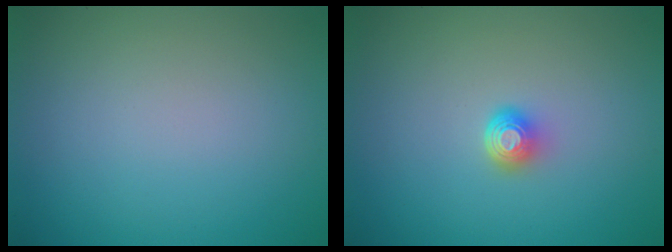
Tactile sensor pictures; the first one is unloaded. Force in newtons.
{"total": 1.8, "press": 1.3, "slide": 1.3}